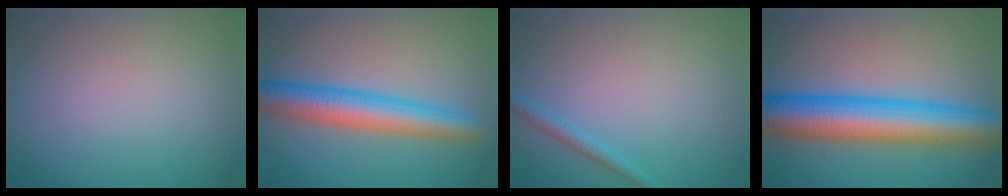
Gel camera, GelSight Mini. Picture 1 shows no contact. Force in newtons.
{"total": 5.6, "press": 5.6, "slide": 0.1}
{"total": 1.3, "press": 1.3, "slide": 0.1}
{"total": 9.4, "press": 9.4, "slide": 0.1}